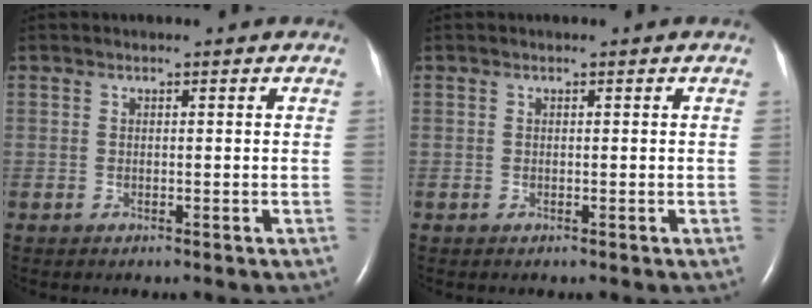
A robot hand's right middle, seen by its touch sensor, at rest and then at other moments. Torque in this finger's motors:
{"motor_torque": [0.00, 0.00, 0.00, 0.00]}